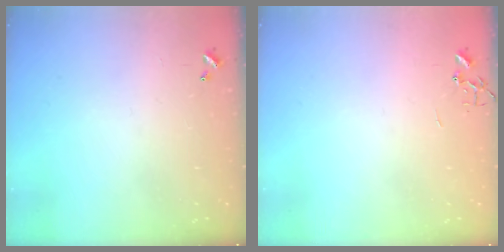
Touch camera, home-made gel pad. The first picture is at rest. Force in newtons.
{"total": 0.0}